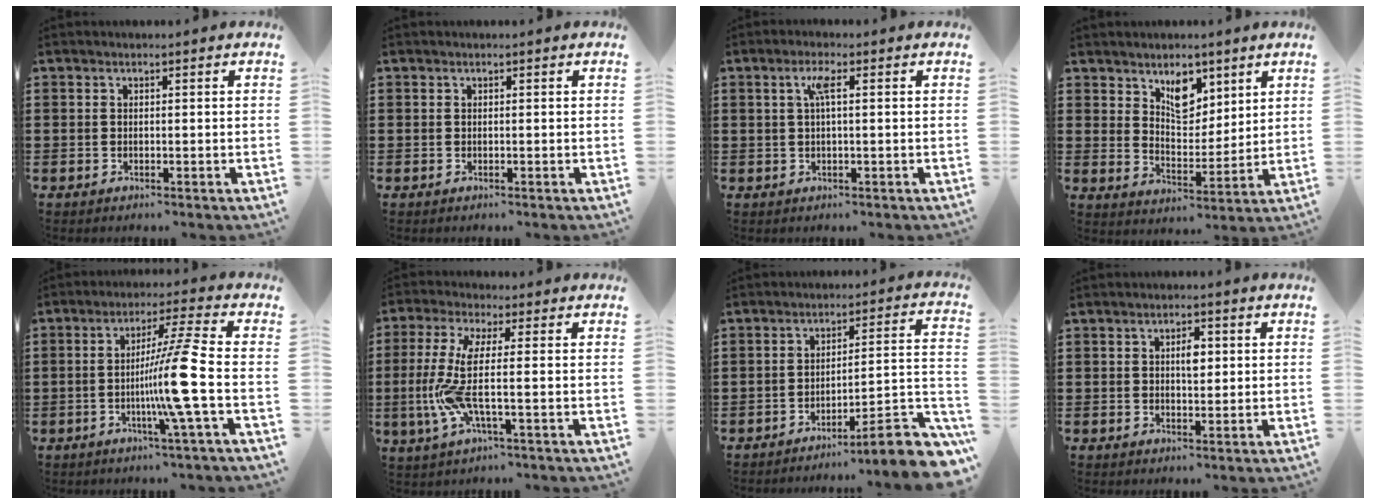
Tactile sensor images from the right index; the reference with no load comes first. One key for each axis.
{"total": 0.0}
{"total": 2.7, "fx": 0.6, "fy": 0.3, "fz": 2.7, "tx": -0.063, "ty": 0.001, "tz": 0.005}
{"total": 6.8, "fx": 4.4, "fy": 3.9, "fz": 3.4, "tx": -0.060, "ty": -0.008, "tz": 0.077}
{"total": 10.5, "fx": -2.4, "fy": -1.2, "fz": 10.1, "tx": -0.188, "ty": -0.015, "tz": -0.053}
{"total": 8.8, "fx": -1.1, "fy": 1.4, "fz": 8.6, "tx": -0.210, "ty": -0.024, "tz": -0.032}
{"total": 8.3, "fx": -6.0, "fy": 0.5, "fz": 5.7, "tx": -0.085, "ty": -0.003, "tz": -0.113}
{"total": 3.0, "fx": 0.5, "fy": 1.3, "fz": 2.7, "tx": -0.038, "ty": 0.000, "tz": 0.003}